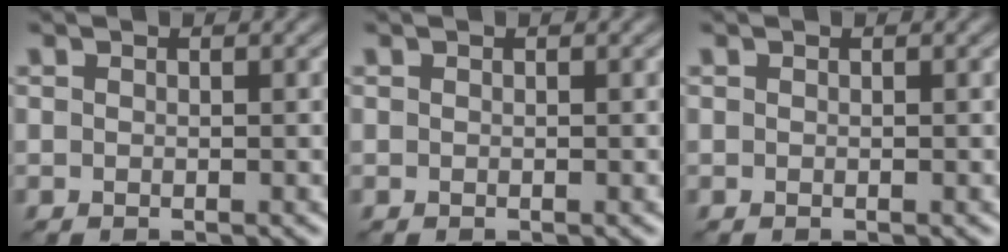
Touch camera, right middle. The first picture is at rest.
{"total": 0.0}
{"total": 0.0}